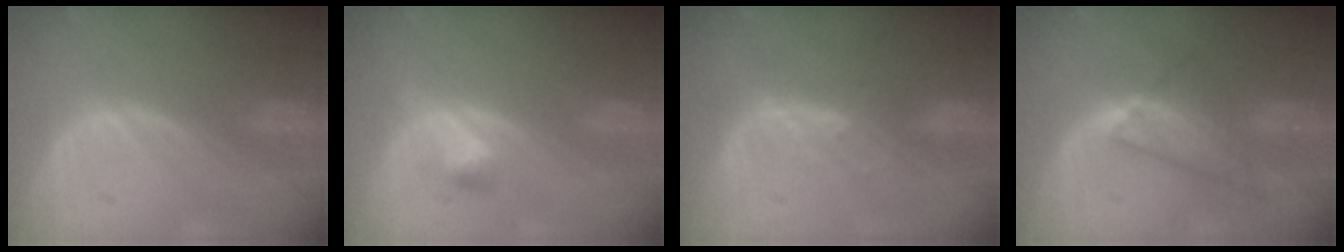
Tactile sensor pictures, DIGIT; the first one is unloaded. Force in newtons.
{"total": 2.8, "press": 2.7, "slide": 0.2}
{"total": 2.9, "press": 2.8, "slide": 0.7}
{"total": 7.0, "press": 6.6, "slide": 2.5}